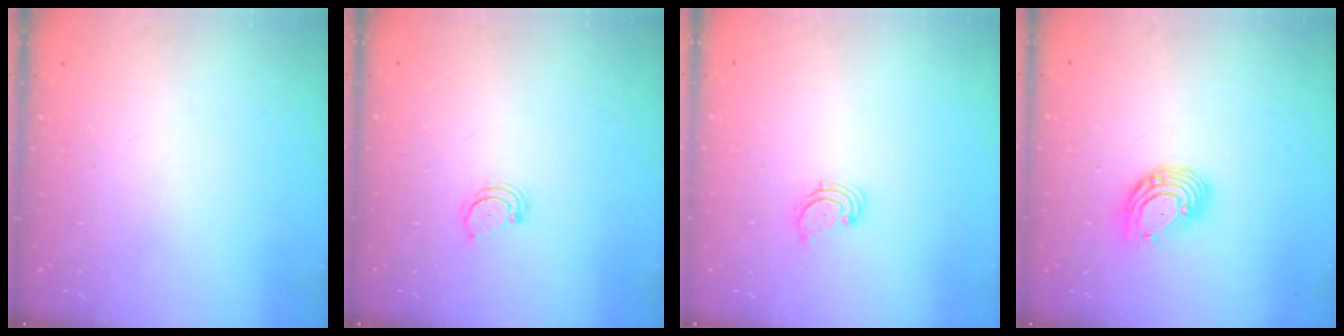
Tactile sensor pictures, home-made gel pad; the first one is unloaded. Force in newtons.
{"total": 2.8, "press": 2.8, "slide": 0.3}
{"total": 1.7, "press": 1.6, "slide": 0.2}
{"total": 10.3, "press": 10.3, "slide": 1.0}